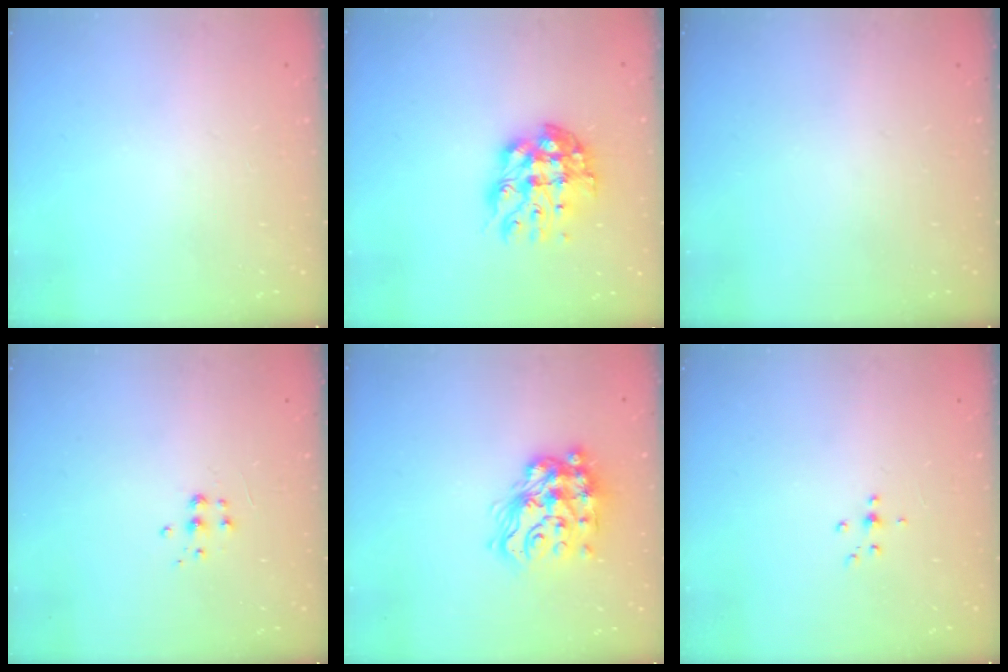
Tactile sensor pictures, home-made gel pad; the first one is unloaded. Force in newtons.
{"total": 11.8, "press": 11.7, "slide": 1.2}
{"total": 0.0}
{"total": 4.9, "press": 4.9, "slide": 0.5}
{"total": 17.0, "press": 16.9, "slide": 1.2}
{"total": 3.5, "press": 3.3, "slide": 1.0}